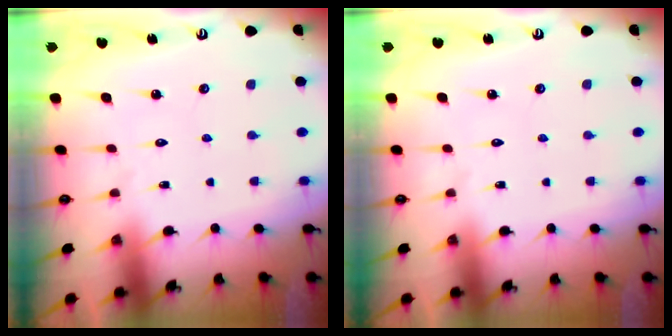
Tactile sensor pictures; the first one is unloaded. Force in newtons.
{"total": 0.0}